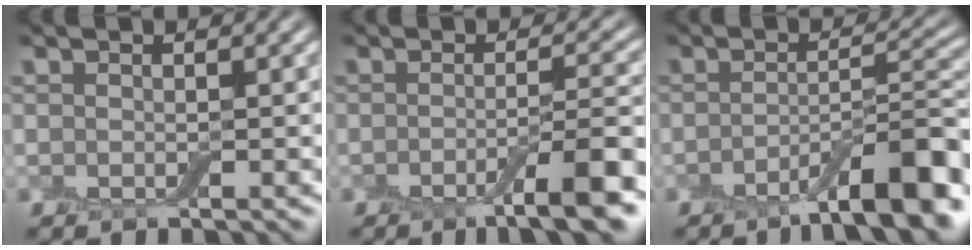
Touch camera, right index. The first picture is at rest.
{"total": 5.9, "force": [-2.7, 1.0, 5.2], "torque": [-0.072, 0.000, -0.045]}
{"total": 8.4, "force": [-4.8, 1.8, 6.7], "torque": [-0.088, 0.009, -0.077]}